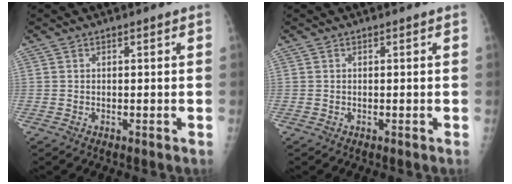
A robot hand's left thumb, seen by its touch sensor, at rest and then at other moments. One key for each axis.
{"total": 0.0}